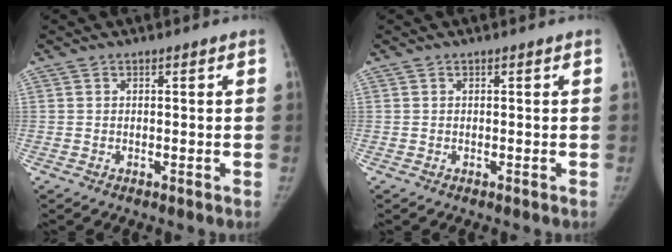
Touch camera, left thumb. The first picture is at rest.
{"total": 0.0}